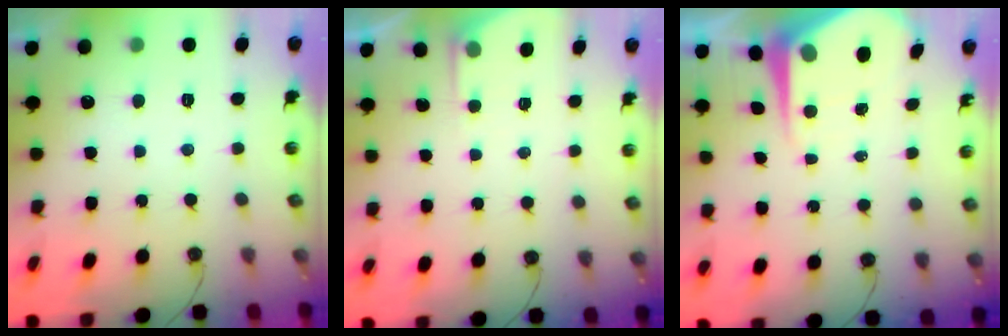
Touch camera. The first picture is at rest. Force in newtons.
{"total": 3.0, "press": 2.9, "slide": 0.4}
{"total": 7.2, "press": 7.2, "slide": 0.6}